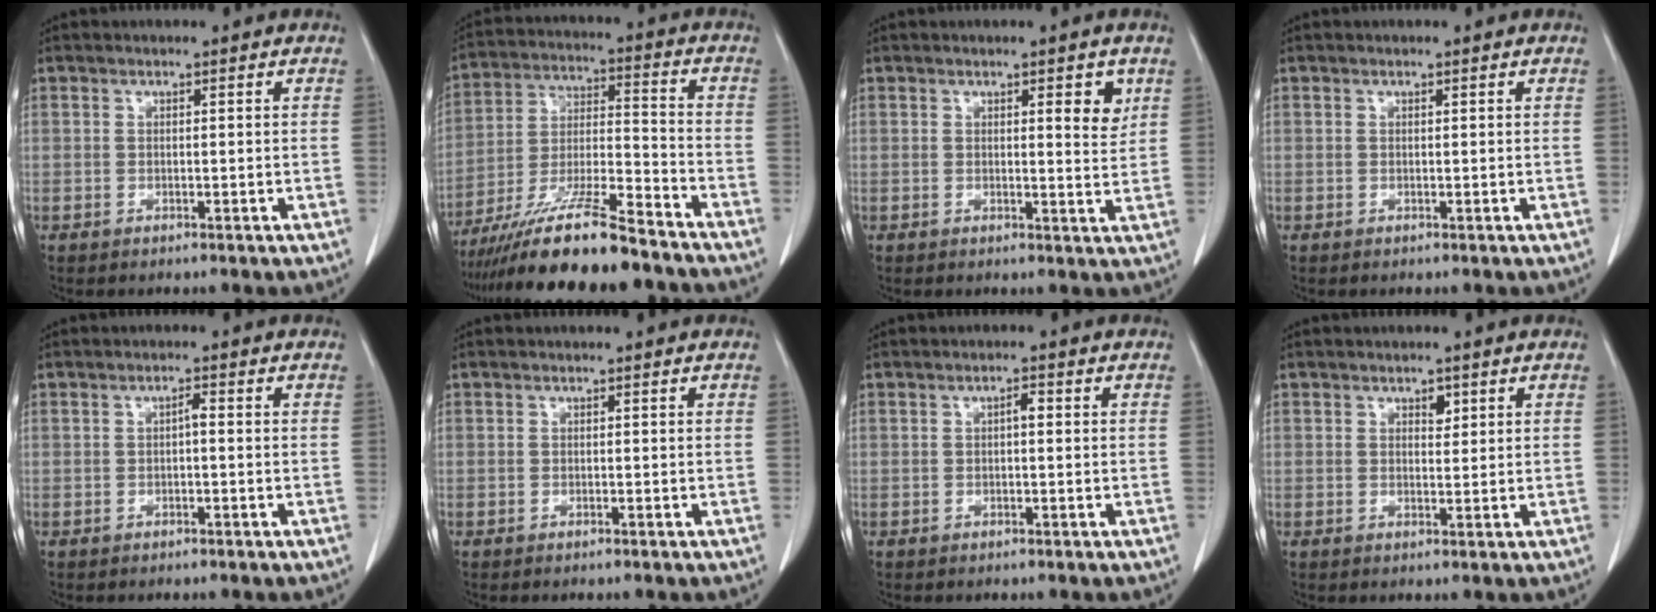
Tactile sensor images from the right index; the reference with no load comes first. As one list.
[{"total": 16.9, "force": [-13.8, 1.2, 9.6], "torque": [-0.191, -0.019, -0.244]}, {"total": 3.5, "force": [1.7, 0.9, 2.9], "torque": [-0.036, -0.009, 0.020]}, {"total": 0.0}, {"total": 1.1, "force": [-0.1, 0.3, 1.0], "torque": [-0.017, 0.003, -0.002]}, {"total": 0.0}, {"total": 1.3, "force": [0.1, 0.4, 1.2], "torque": [-0.020, 0.004, 0.002]}, {"total": 1.5, "force": [0.9, 0.8, 1.0], "torque": [-0.012, -0.004, 0.013]}]